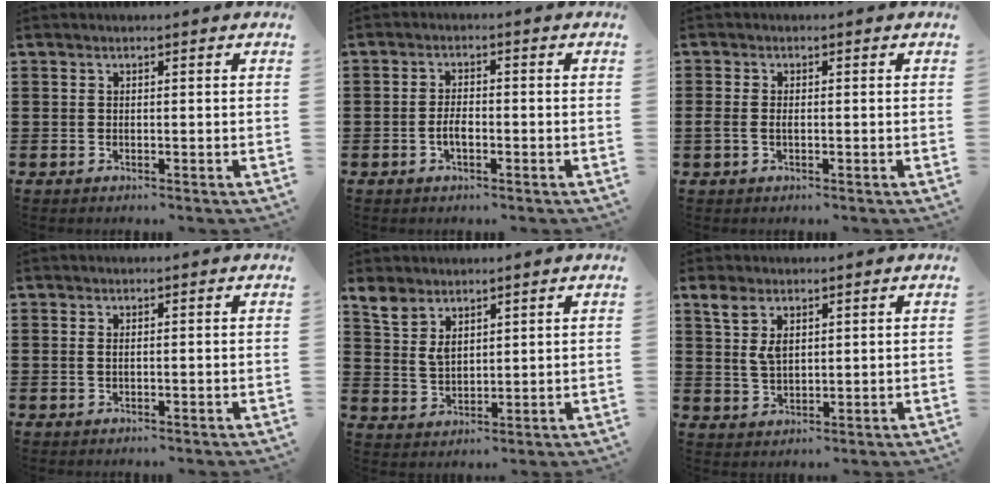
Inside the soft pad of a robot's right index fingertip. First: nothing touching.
{"total": 2.7, "force": [-0.9, 1.1, 2.3], "torque": [-0.049, 0.001, -0.019]}
{"total": 1.5, "force": [-0.3, 0.8, 1.3], "torque": [-0.040, -0.004, -0.011]}
{"total": 0.5, "force": [0.0, 0.2, 0.5], "torque": [-0.012, -0.001, 0.001]}
{"total": 4.5, "force": [3.2, 2.4, 2.0], "torque": [-0.051, 0.000, 0.061]}
{"total": 4.5, "force": [2.2, 2.3, 3.2], "torque": [-0.072, 0.007, 0.039]}